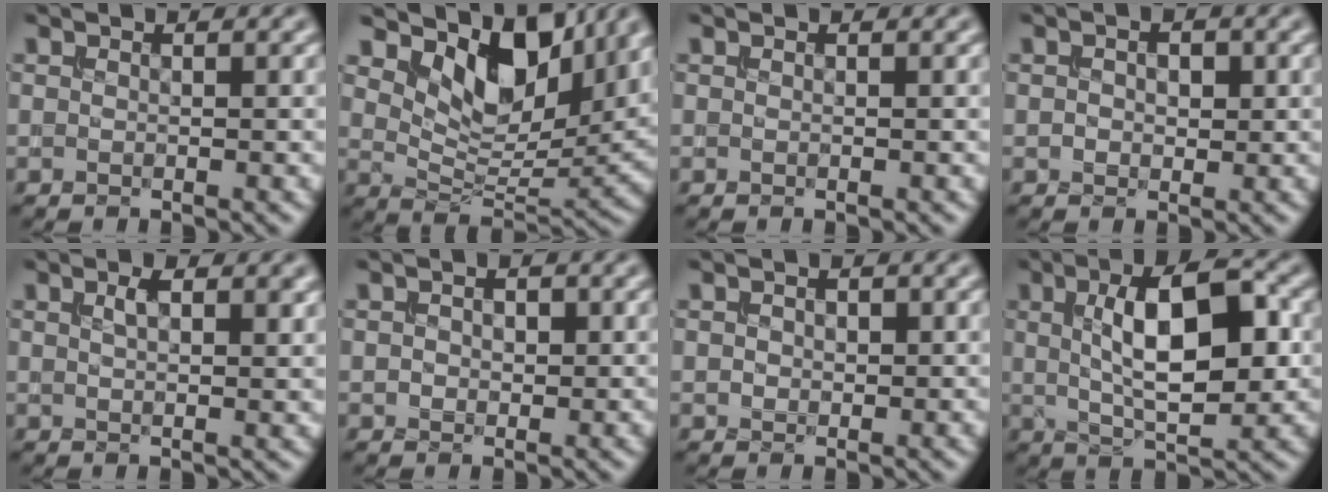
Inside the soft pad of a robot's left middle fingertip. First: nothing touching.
{"total": 10.1, "force": [5.6, 5.1, 6.6], "torque": [-0.104, -0.004, 0.098]}
{"total": 0.0}
{"total": 1.6, "force": [0.1, 1.1, 1.1], "torque": [-0.022, 0.001, -0.001]}
{"total": 2.9, "force": [1.2, 1.0, 2.5], "torque": [-0.042, 0.002, 0.022]}
{"total": 1.3, "force": [0.0, 1.0, 0.8], "torque": [-0.017, 0.001, -0.001]}
{"total": 1.0, "force": [0.1, 0.8, 0.5], "torque": [-0.012, -0.001, 0.001]}
{"total": 8.8, "force": [1.2, 3.3, 8.1], "torque": [-0.125, 0.008, 0.016]}